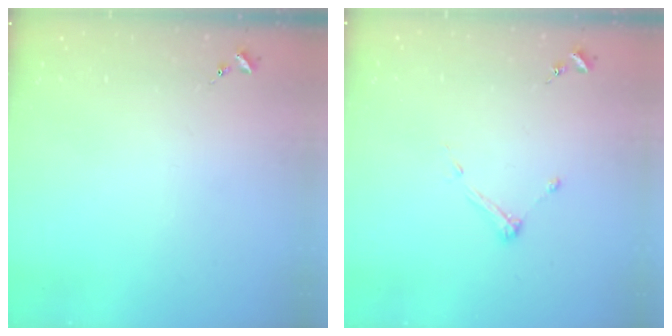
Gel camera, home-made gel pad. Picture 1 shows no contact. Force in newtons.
{"total": 4.4, "press": 4.3, "slide": 0.5}